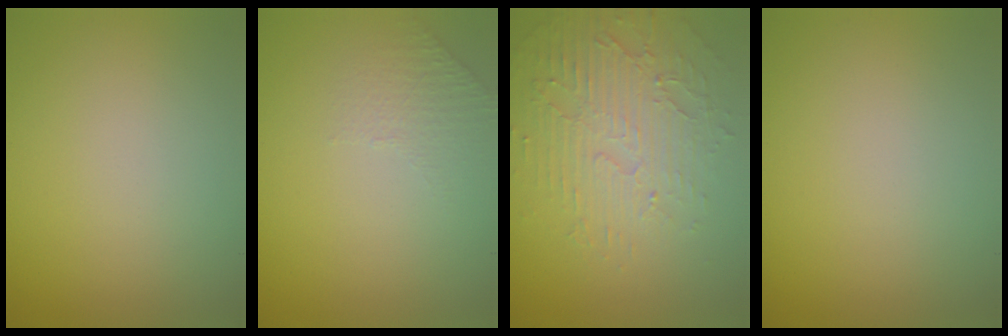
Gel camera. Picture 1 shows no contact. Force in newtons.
{"total": 1.2, "press": 0.7, "slide": 0.9}
{"total": 5.3, "press": 3.4, "slide": 4.0}
{"total": 0.0}